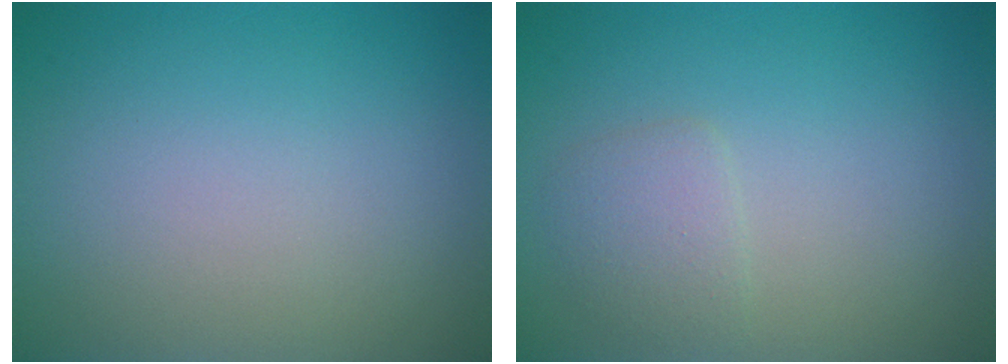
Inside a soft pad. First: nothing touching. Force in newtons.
{"total": 1.7, "press": 1.7, "slide": 0.0}